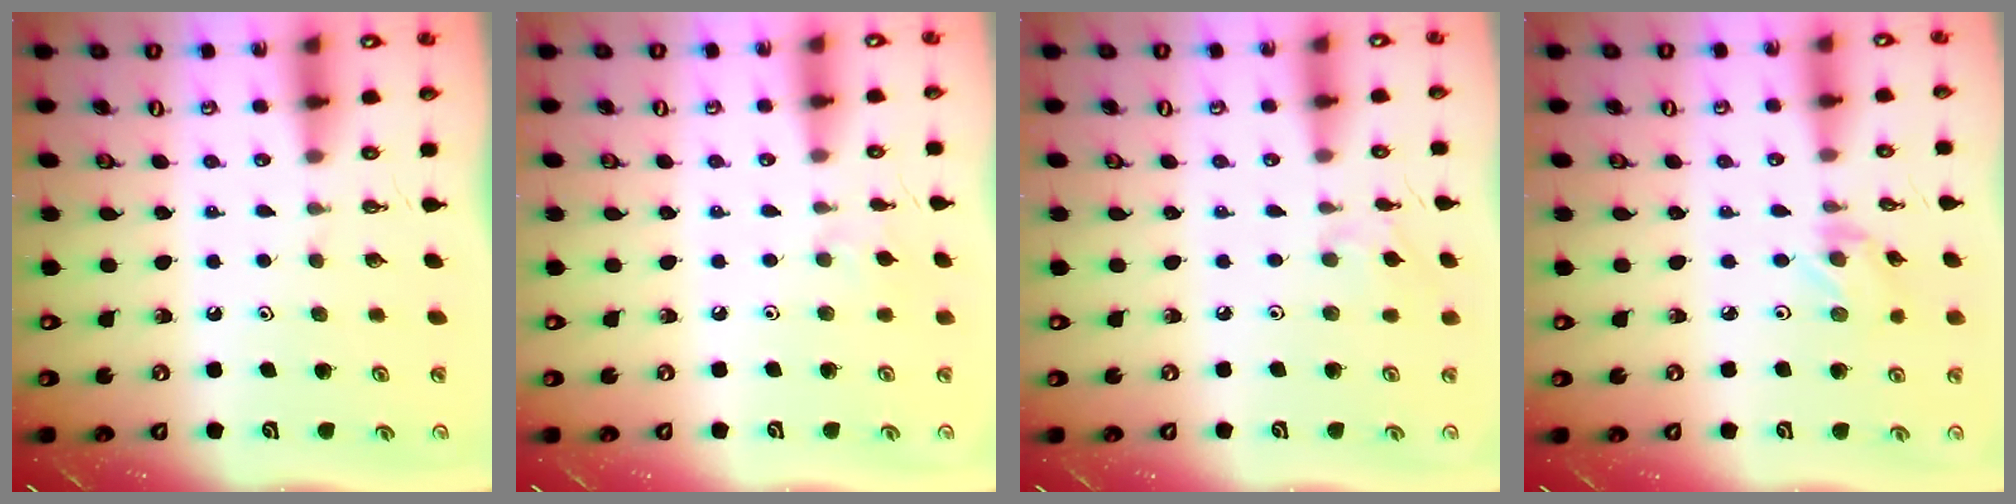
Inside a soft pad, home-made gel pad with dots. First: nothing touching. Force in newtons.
{"total": 4.3, "press": 4.2, "slide": 0.8}
{"total": 3.5, "press": 3.4, "slide": 0.6}
{"total": 1.5, "press": 1.4, "slide": 0.3}